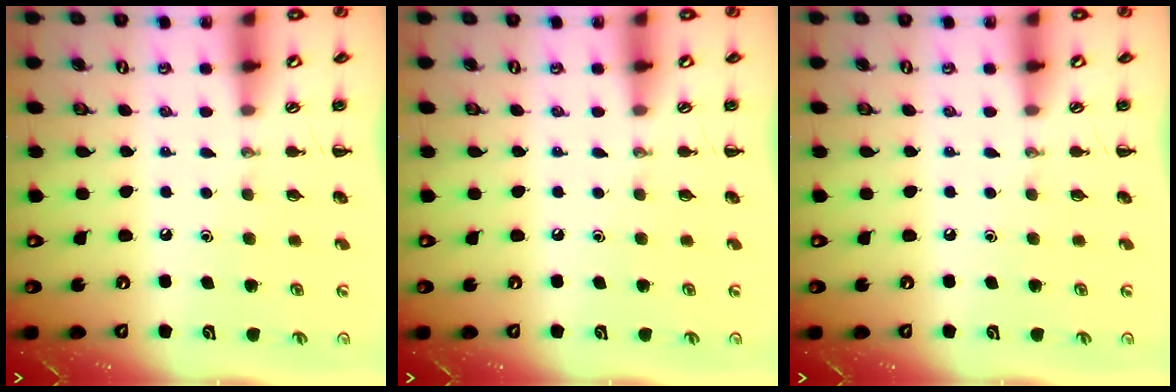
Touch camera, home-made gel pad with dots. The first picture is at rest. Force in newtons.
{"total": 0.0}
{"total": 0.0}